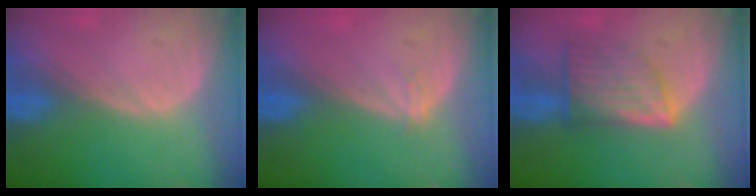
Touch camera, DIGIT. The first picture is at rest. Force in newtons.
{"total": 1.2, "press": 0.8, "slide": 0.8}
{"total": 7.3, "press": 6.6, "slide": 3.2}